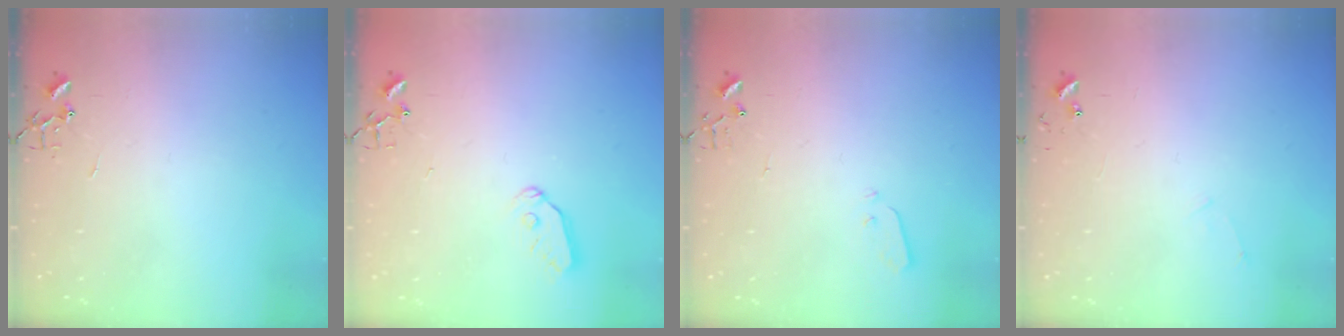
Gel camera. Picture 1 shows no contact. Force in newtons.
{"total": 7.4, "press": 7.4, "slide": 0.5}
{"total": 3.0, "press": 2.9, "slide": 0.3}
{"total": 4.8, "press": 4.8, "slide": 0.5}